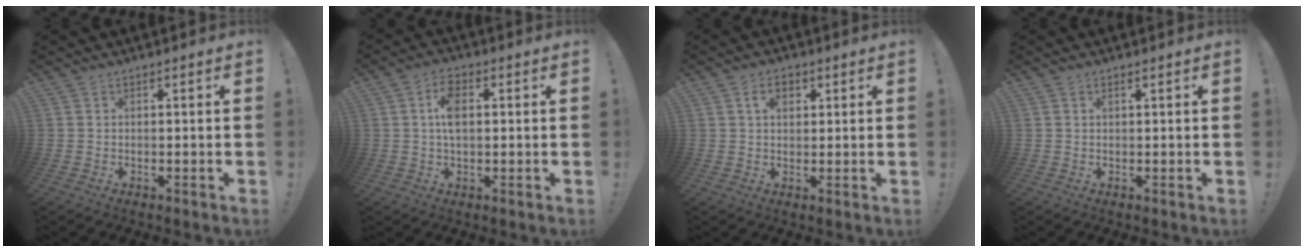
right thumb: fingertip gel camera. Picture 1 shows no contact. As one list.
[{"total": 6.7, "force": [1.0, 3.8, 5.5], "torque": [-0.084, 0.004, 0.016]}, {"total": 4.6, "force": [1.7, 3.0, 3.0], "torque": [-0.046, 0.005, 0.027]}, {"total": 0.5, "force": [0.3, 0.1, 0.4], "torque": [-0.005, -0.001, 0.004]}]